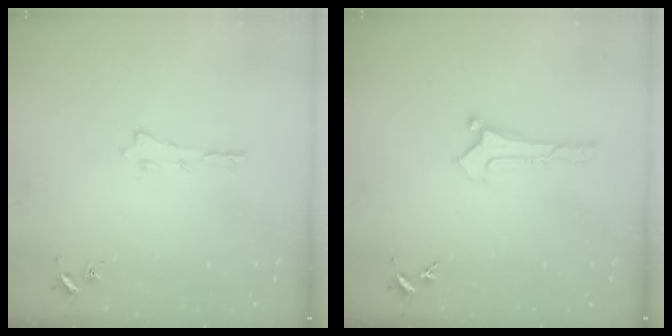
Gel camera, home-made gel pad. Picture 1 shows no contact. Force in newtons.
{"total": 0.0}